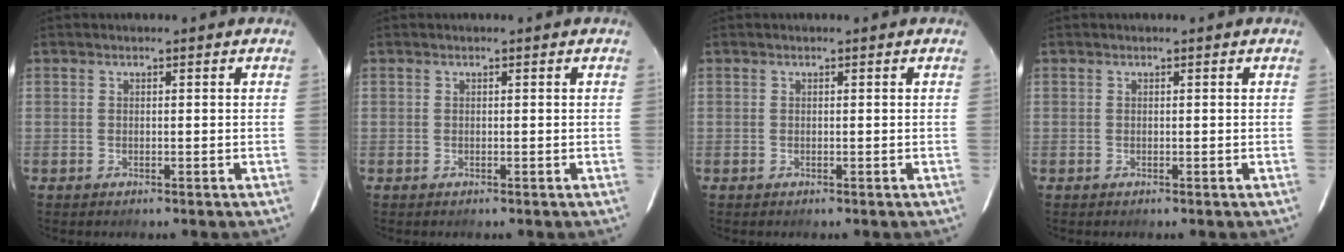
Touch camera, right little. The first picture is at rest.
{"total": 0.0}
{"total": 0.0}
{"total": 0.0}